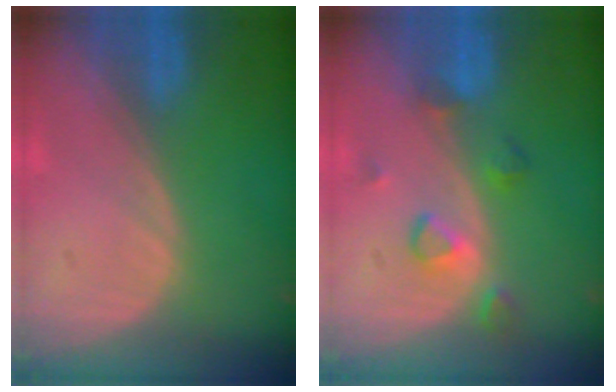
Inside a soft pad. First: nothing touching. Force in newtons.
{"total": 4.0, "press": 4.0, "slide": 0.4}